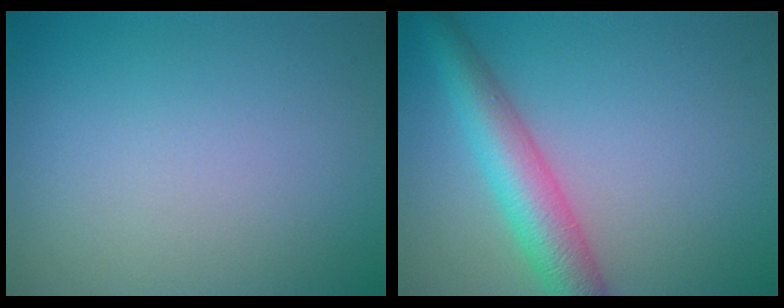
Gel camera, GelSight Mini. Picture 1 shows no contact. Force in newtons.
{"total": 5.4, "press": 5.4, "slide": 0.2}